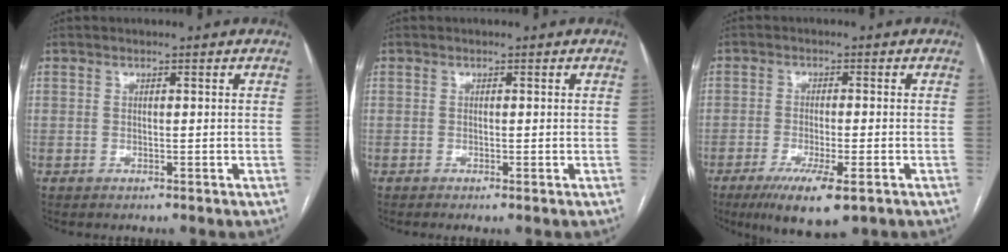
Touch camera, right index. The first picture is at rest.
{"total": 0.8, "force": [-0.4, -0.1, 0.7], "torque": [-0.015, -0.001, -0.007]}
{"total": 8.6, "force": [-4.9, 1.7, 6.9], "torque": [-0.118, -0.020, -0.077]}